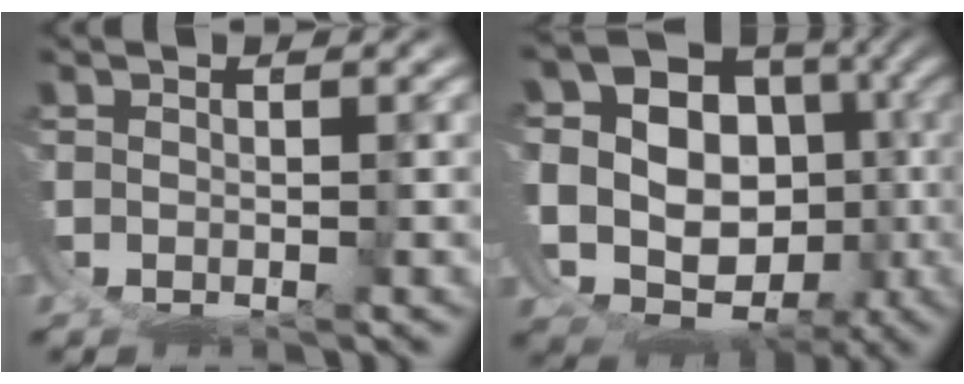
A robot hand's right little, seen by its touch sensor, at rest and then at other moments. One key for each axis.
{"total": 16.3, "fx": -0.1, "fy": 14.0, "fz": 8.3, "tx": -0.178, "ty": -0.053, "tz": 0.009}